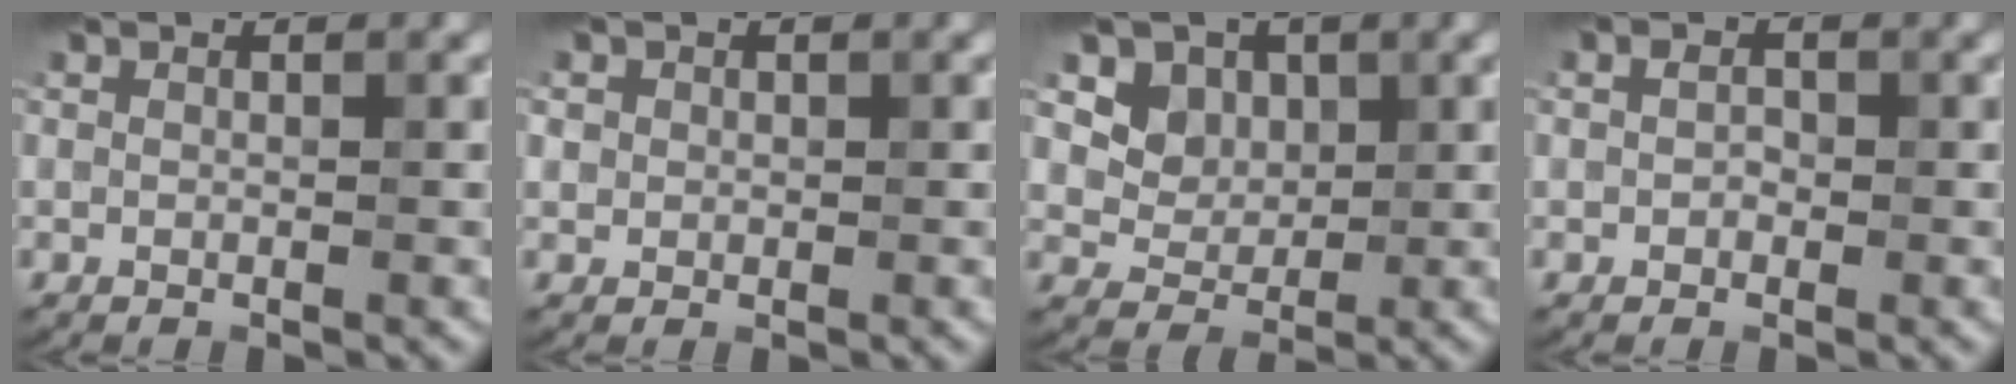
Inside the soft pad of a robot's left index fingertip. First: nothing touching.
{"total": 1.2, "force": [0.5, 1.1, -0.2], "torque": [0.010, 0.006, 0.003]}
{"total": 5.3, "force": [3.0, 4.1, 1.6], "torque": [-0.046, -0.009, 0.063]}
{"total": 0.9, "force": [-0.1, 0.8, 0.3], "torque": [-0.004, 0.007, -0.004]}